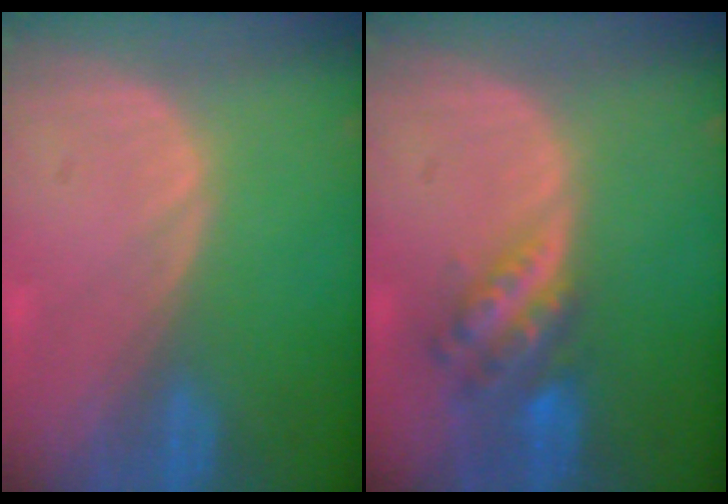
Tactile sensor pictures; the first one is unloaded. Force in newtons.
{"total": 6.0, "press": 5.2, "slide": 2.9}